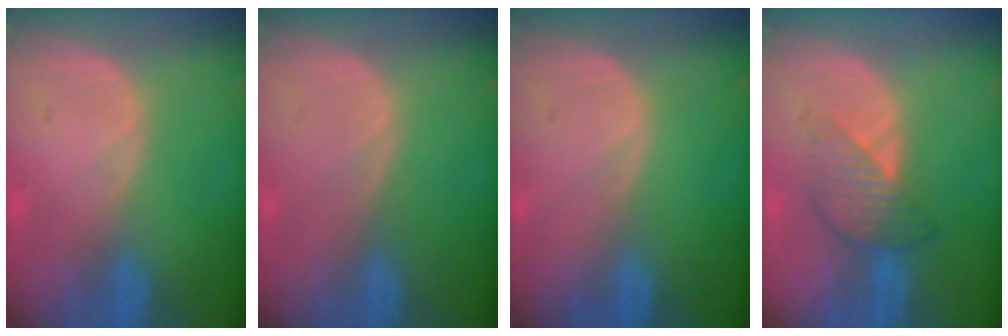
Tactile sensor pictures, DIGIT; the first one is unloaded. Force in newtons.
{"total": 0.0}
{"total": 0.0}
{"total": 4.6, "press": 4.6, "slide": 0.2}